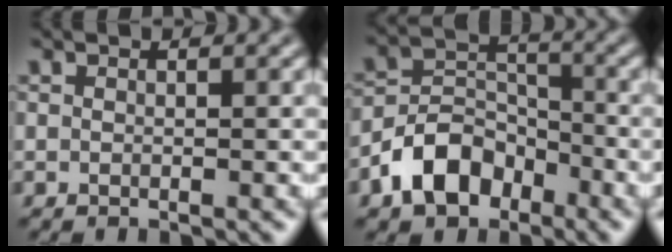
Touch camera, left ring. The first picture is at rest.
{"total": 5.9, "force": [-3.5, 4.0, 2.7], "torque": [-0.045, 0.002, -0.073]}